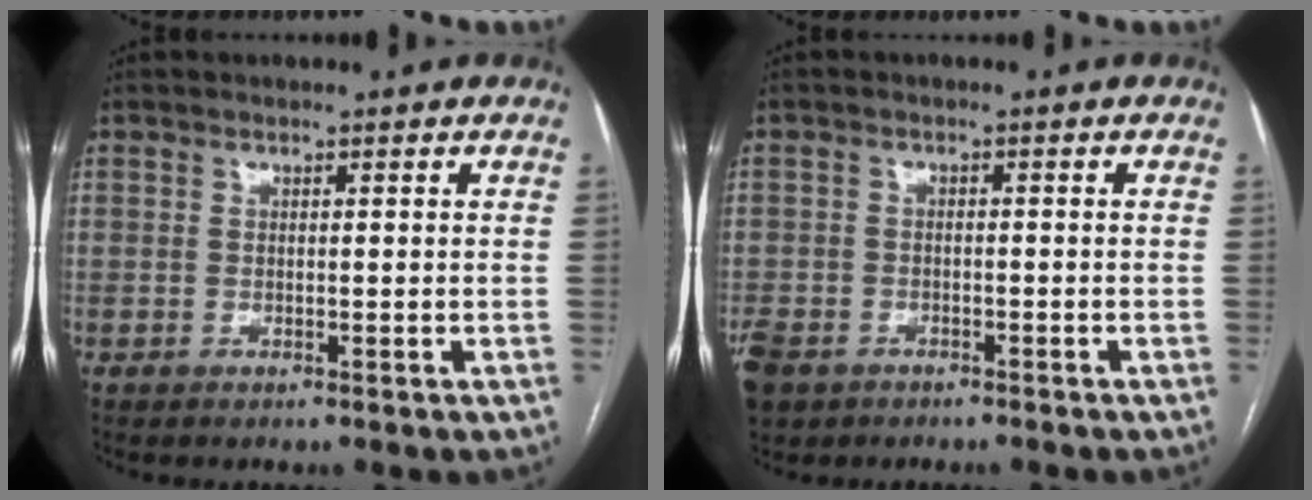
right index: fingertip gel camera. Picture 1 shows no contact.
{"total": 8.9, "force": [-5.7, 6.0, 3.5], "torque": [-0.097, -0.004, -0.087]}